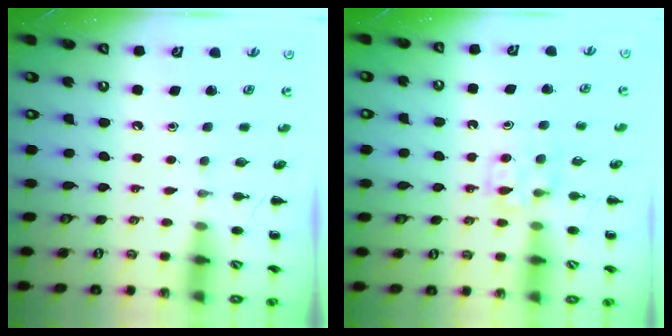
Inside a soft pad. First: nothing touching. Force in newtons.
{"total": 6.3, "press": 6.1, "slide": 1.6}